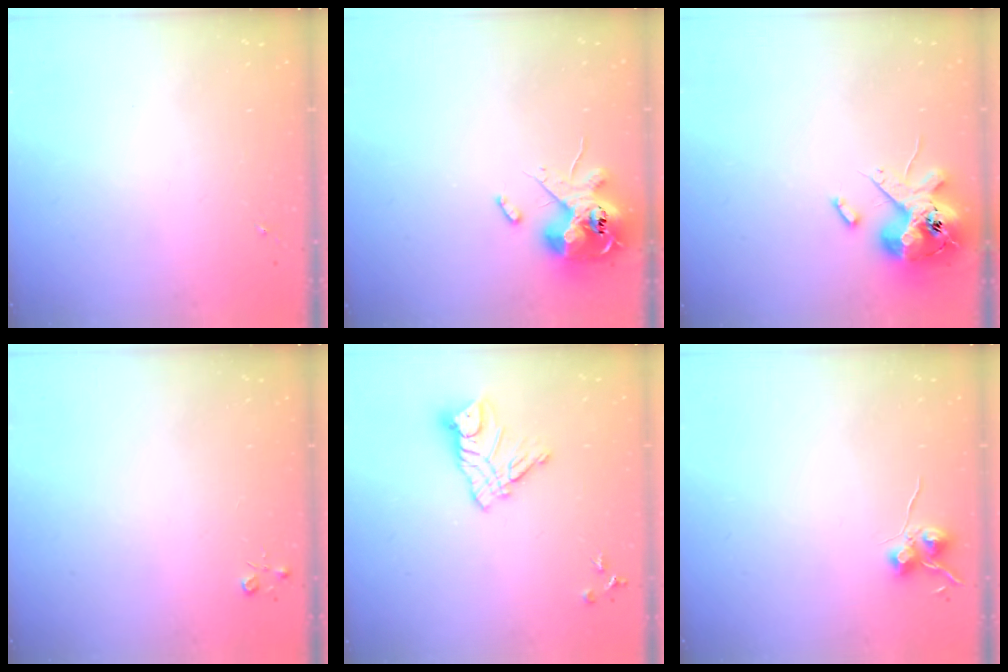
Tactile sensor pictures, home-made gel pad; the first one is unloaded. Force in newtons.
{"total": 13.2, "press": 13.0, "slide": 2.2}
{"total": 14.9, "press": 14.7, "slide": 2.3}
{"total": 3.0, "press": 3.0, "slide": 0.4}
{"total": 11.6, "press": 11.6, "slide": 0.7}
{"total": 6.9, "press": 6.9, "slide": 0.6}